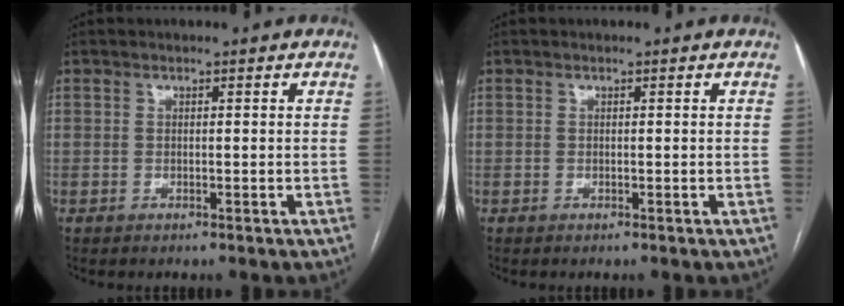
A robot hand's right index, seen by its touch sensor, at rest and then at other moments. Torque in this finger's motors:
{"motor_torque": [0.00, 0.00, 0.00, 0.00]}